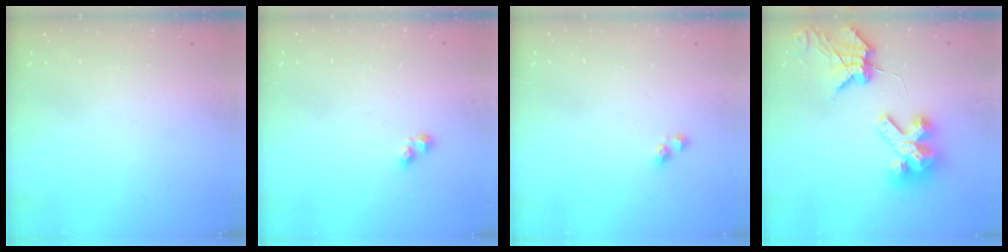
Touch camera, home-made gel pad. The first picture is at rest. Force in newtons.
{"total": 2.1, "press": 2.1, "slide": 0.3}
{"total": 3.8, "press": 3.8, "slide": 0.2}
{"total": 11.8, "press": 11.7, "slide": 1.3}